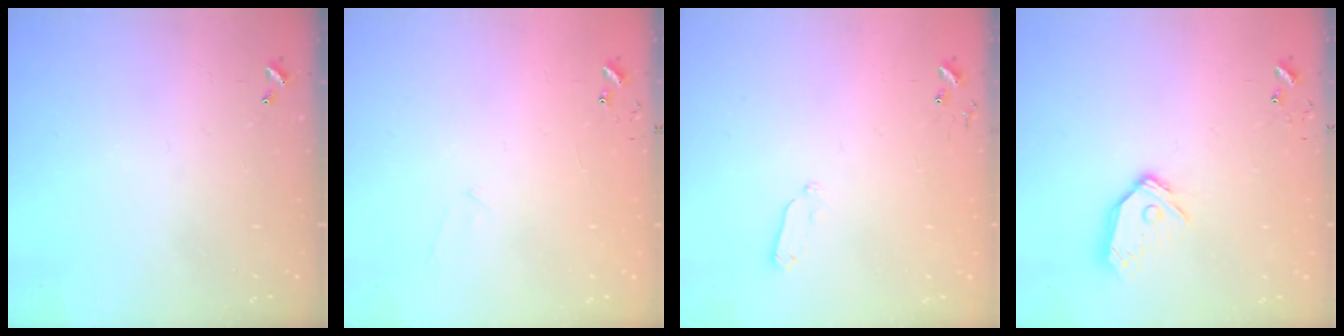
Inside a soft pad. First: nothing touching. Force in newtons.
{"total": 5.4, "press": 5.4, "slide": 0.4}
{"total": 4.6, "press": 4.5, "slide": 0.9}
{"total": 11.6, "press": 11.6, "slide": 1.4}